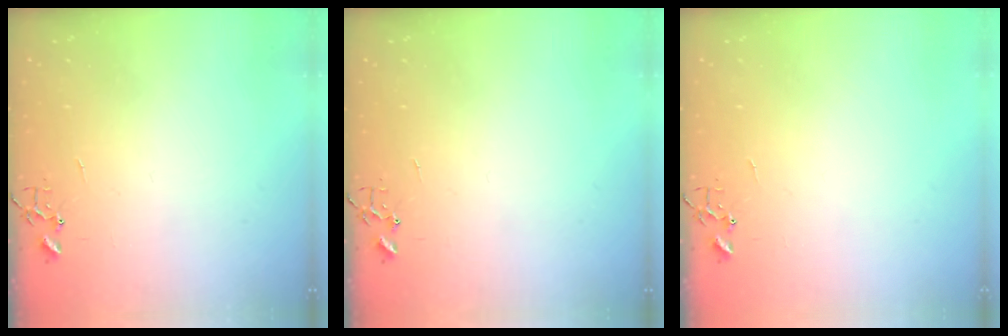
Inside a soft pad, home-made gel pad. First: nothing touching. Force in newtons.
{"total": 0.0}
{"total": 0.0}